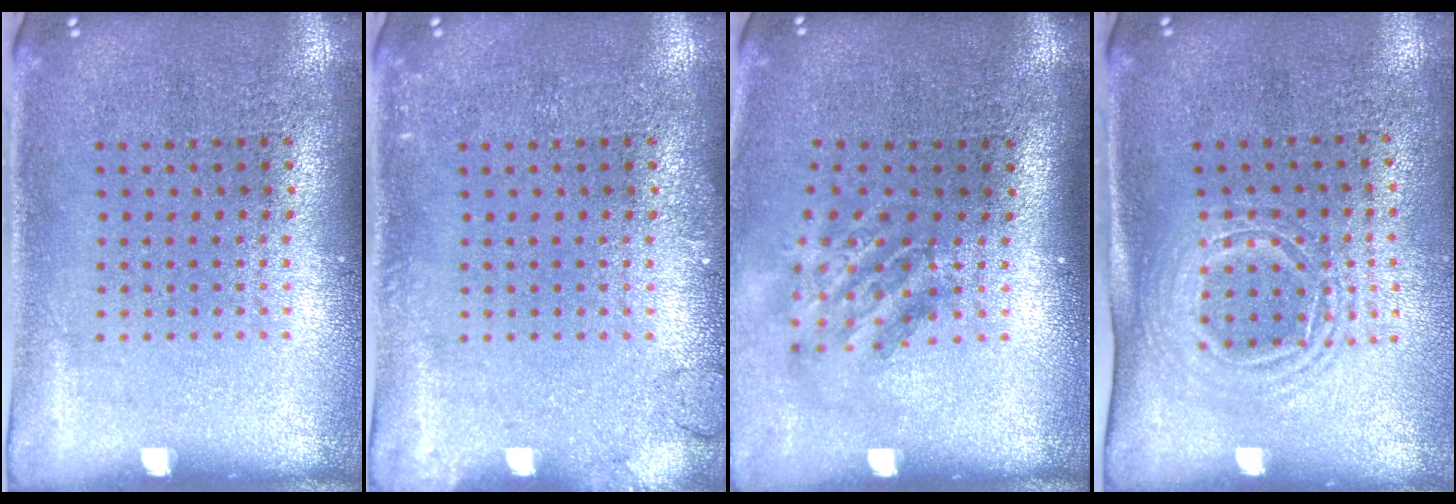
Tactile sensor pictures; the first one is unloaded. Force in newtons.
{"total": 1.2, "press": 1.1, "slide": 0.2}
{"total": 1.8, "press": 1.3, "slide": 1.3}
{"total": 1.6, "press": 1.3, "slide": 1.0}